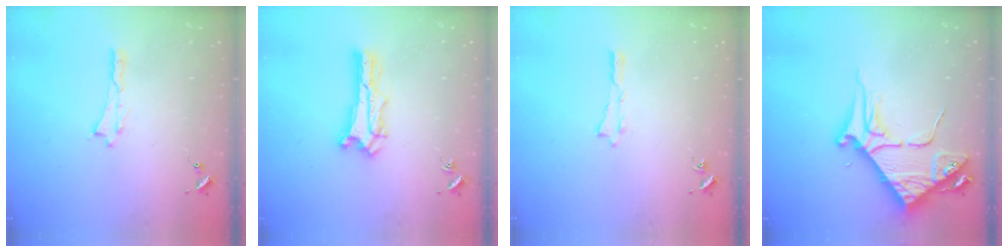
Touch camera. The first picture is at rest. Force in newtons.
{"total": 1.4, "press": 1.4, "slide": 0.2}
{"total": 0.0}
{"total": 9.4, "press": 9.3, "slide": 1.1}